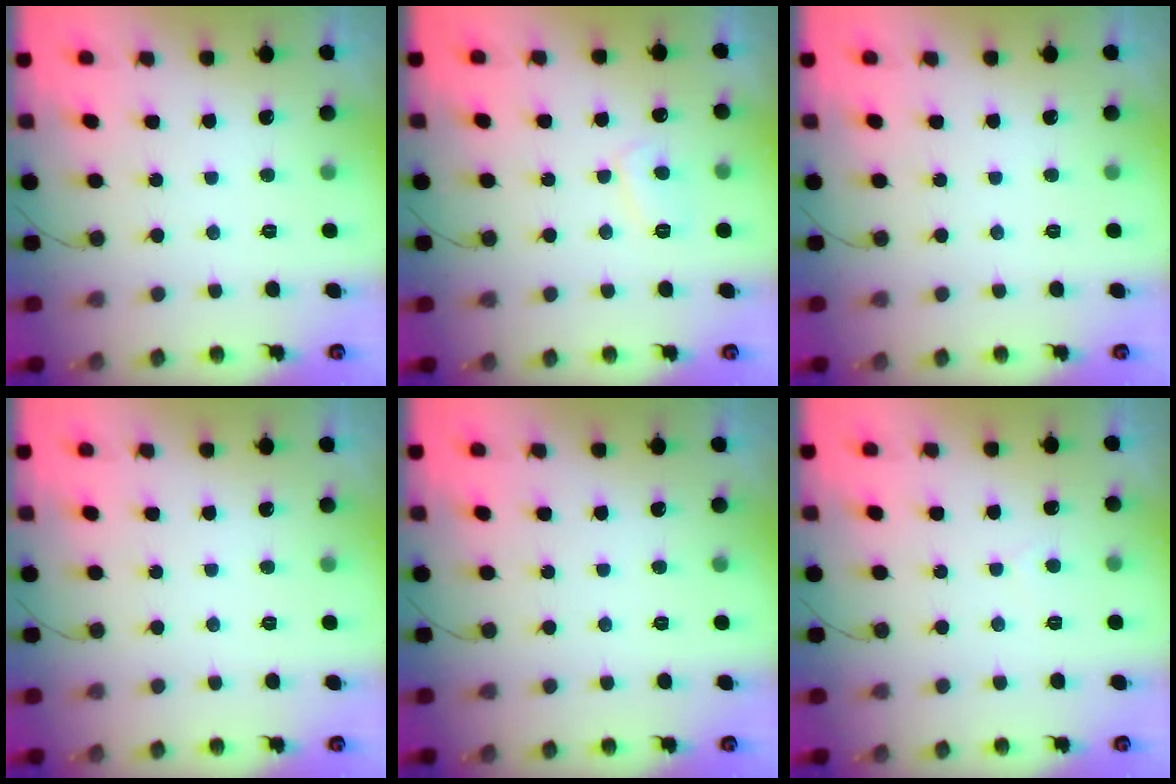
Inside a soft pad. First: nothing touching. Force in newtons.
{"total": 5.1, "press": 5.1, "slide": 0.5}
{"total": 0.0}
{"total": 0.0}
{"total": 0.0}
{"total": 1.0, "press": 1.0, "slide": 0.2}